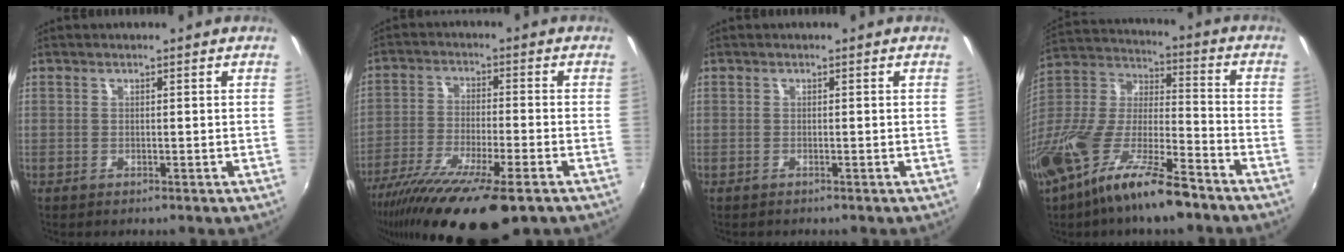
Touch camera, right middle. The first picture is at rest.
{"total": 18.5, "force": [-13.0, 3.3, 12.7], "torque": [-0.248, -0.061, -0.222]}
{"total": 0.0}
{"total": 22.0, "force": [-13.7, 6.4, 16.0], "torque": [-0.309, -0.023, -0.253]}